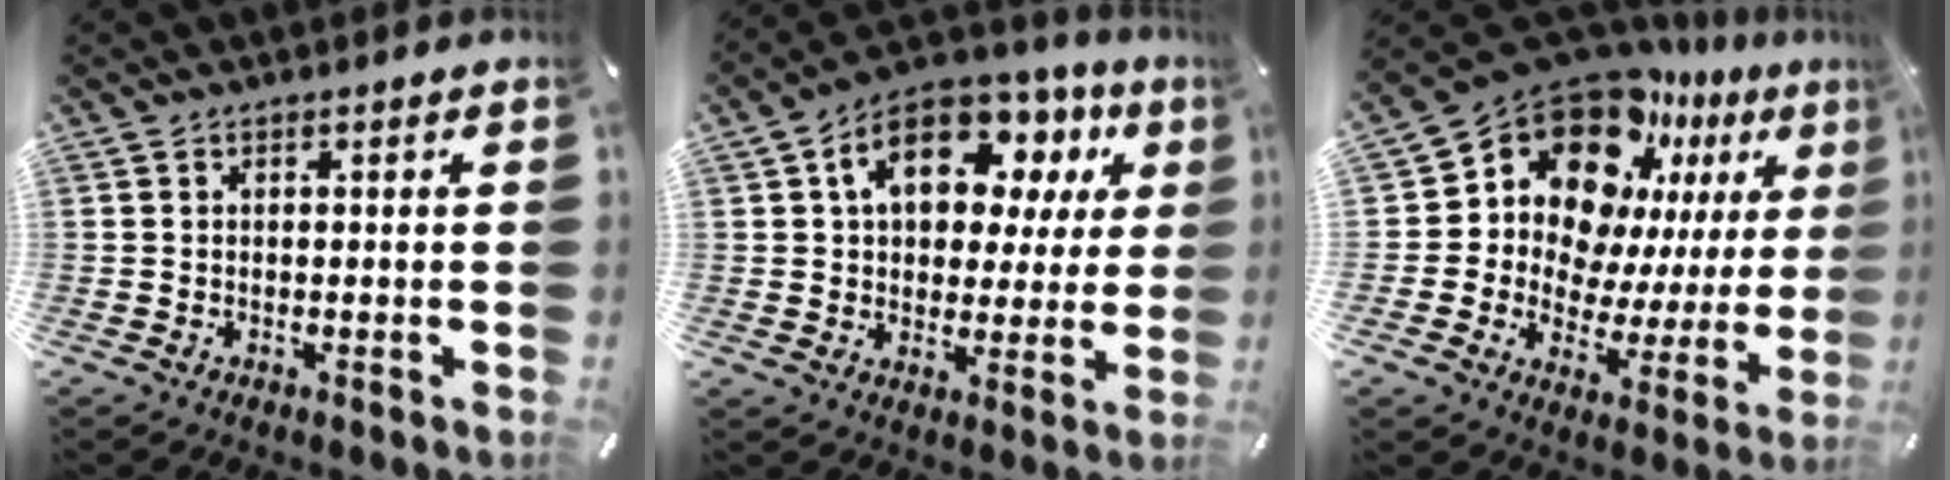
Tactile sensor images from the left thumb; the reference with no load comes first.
{"total": 15.4, "force": [6.5, 10.2, 9.5], "torque": [-0.159, -0.019, 0.117]}
{"total": 16.0, "force": [10.1, 10.6, 6.5], "torque": [-0.110, -0.096, 0.177]}